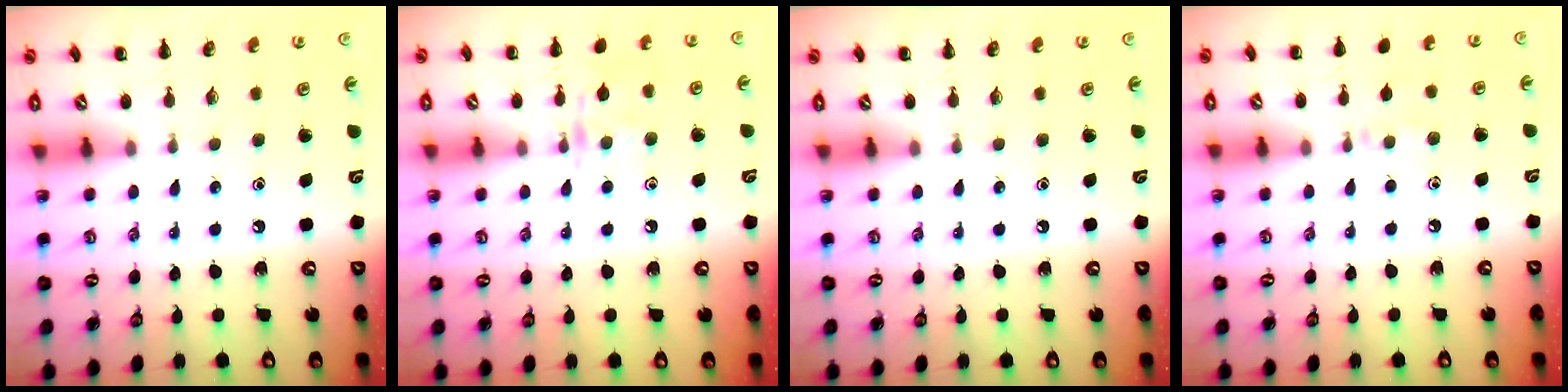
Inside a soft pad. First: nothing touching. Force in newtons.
{"total": 9.2, "press": 9.1, "slide": 1.0}
{"total": 0.0}
{"total": 5.0, "press": 4.7, "slide": 1.6}